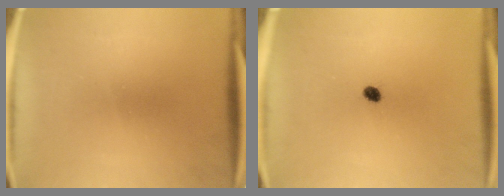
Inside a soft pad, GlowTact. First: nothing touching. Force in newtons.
{"total": 1.7}